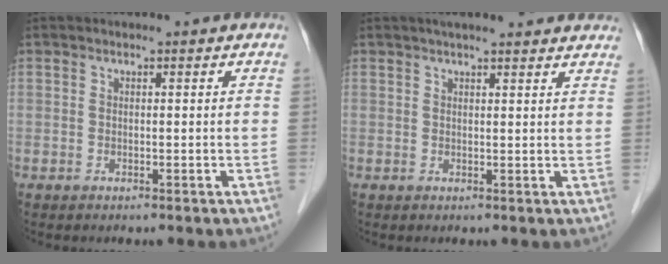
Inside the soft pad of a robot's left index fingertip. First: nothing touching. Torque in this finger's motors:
{"motor_torque": [0.27, -0.25, 0.01, 0.00]}